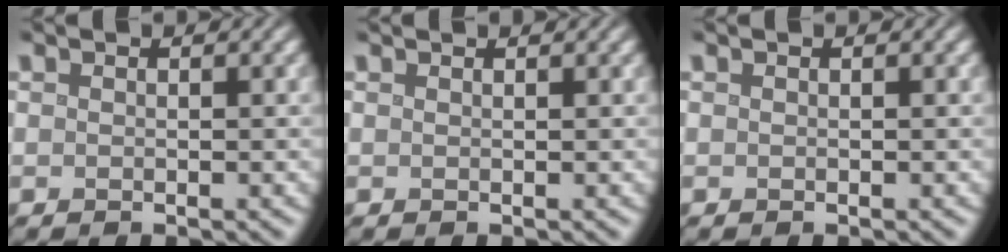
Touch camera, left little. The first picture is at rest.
{"total": 1.0, "force": [0.9, 0.1, 0.3], "torque": [-0.006, -0.004, 0.006]}
{"total": 0.0}